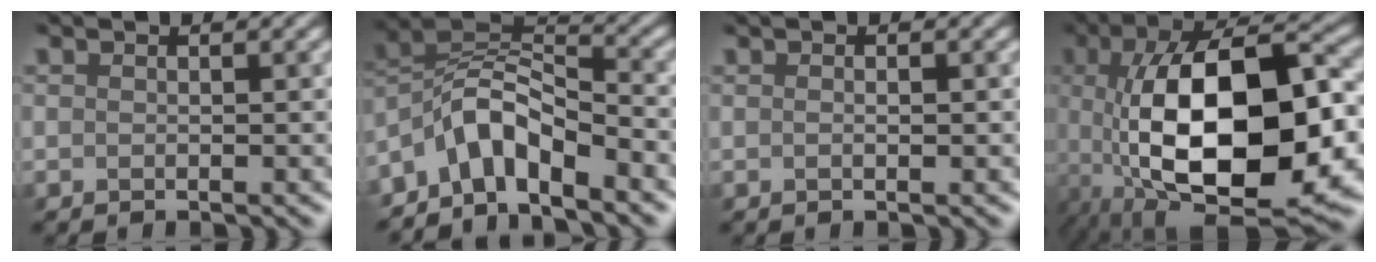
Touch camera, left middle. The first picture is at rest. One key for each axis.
{"total": 5.8, "fx": -4.0, "fy": 2.1, "fz": 3.7, "tx": -0.063, "ty": 0.012, "tz": -0.081}
{"total": 1.0, "fx": 0.2, "fy": 0.5, "fz": 0.9, "tx": 0.002, "ty": 0.006, "tz": -0.006}
{"total": 15.7, "fx": -1.8, "fy": 7.2, "fz": 13.8, "tx": -0.247, "ty": -0.008, "tz": -0.020}